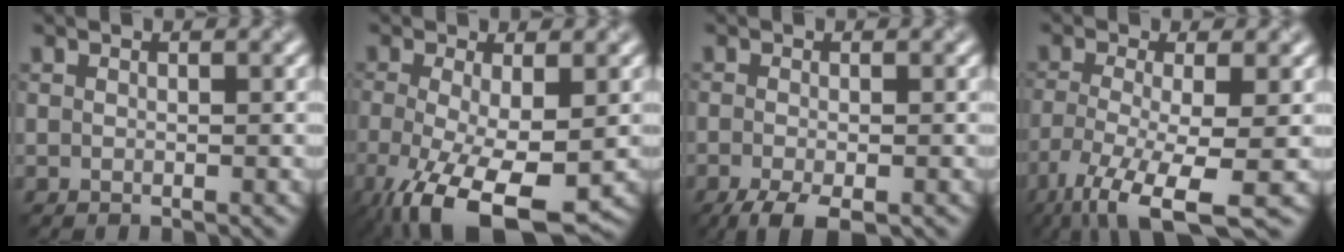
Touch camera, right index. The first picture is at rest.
{"total": 8.5, "force": [-3.5, 2.9, 7.2], "torque": [-0.141, -0.024, -0.054]}
{"total": 3.7, "force": [-2.4, 1.0, 2.6], "torque": [-0.047, -0.007, -0.045]}
{"total": 8.8, "force": [-5.1, 2.1, 6.8], "torque": [-0.129, -0.022, -0.096]}